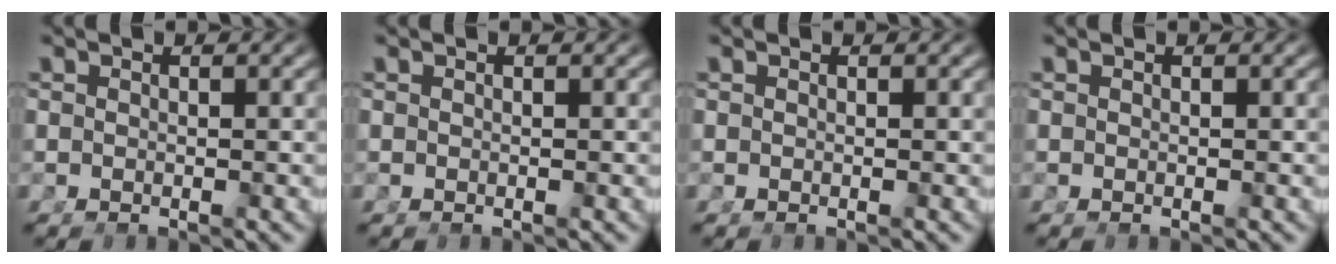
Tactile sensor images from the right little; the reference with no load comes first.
{"total": 0.0}
{"total": 0.0}
{"total": 0.0}